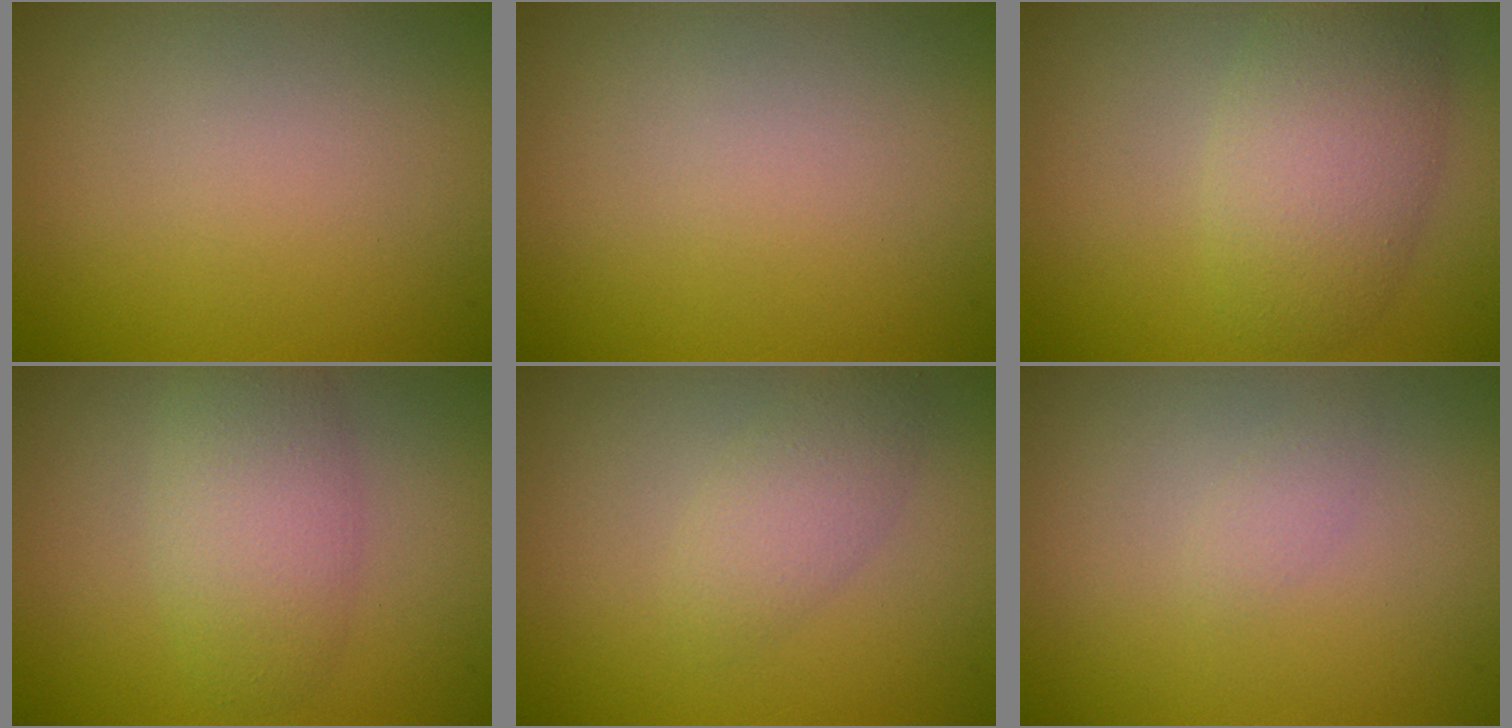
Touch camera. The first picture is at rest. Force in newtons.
{"total": 0.0}
{"total": 5.0, "press": 5.0, "slide": 0.1}
{"total": 4.2, "press": 4.2, "slide": 0.2}
{"total": 2.1, "press": 2.1, "slide": 0.1}
{"total": 0.7, "press": 0.7, "slide": 0.1}